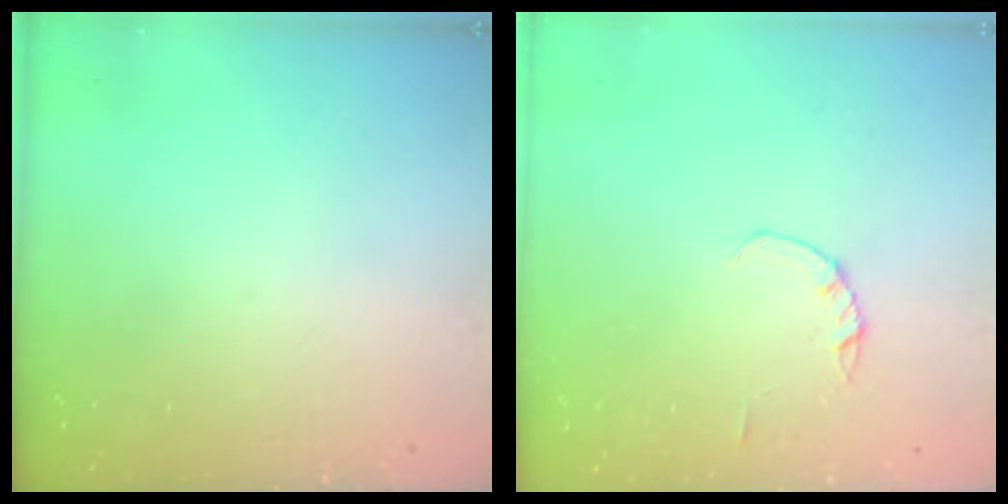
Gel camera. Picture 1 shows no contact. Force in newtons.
{"total": 1.4, "press": 1.3, "slide": 0.3}